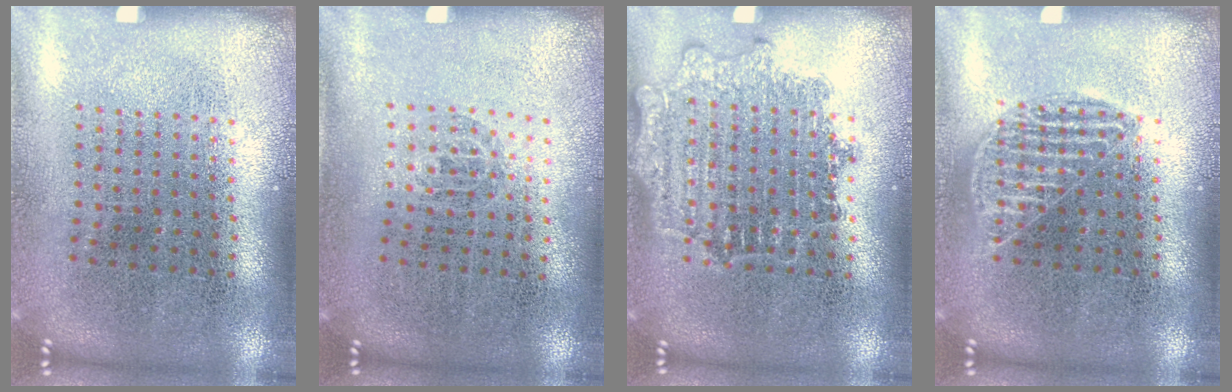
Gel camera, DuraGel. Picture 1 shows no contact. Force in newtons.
{"total": 0.5, "press": 0.3, "slide": 0.4}
{"total": 1.4, "press": 1.4, "slide": 0.2}
{"total": 1.2, "press": 1.2, "slide": 0.2}